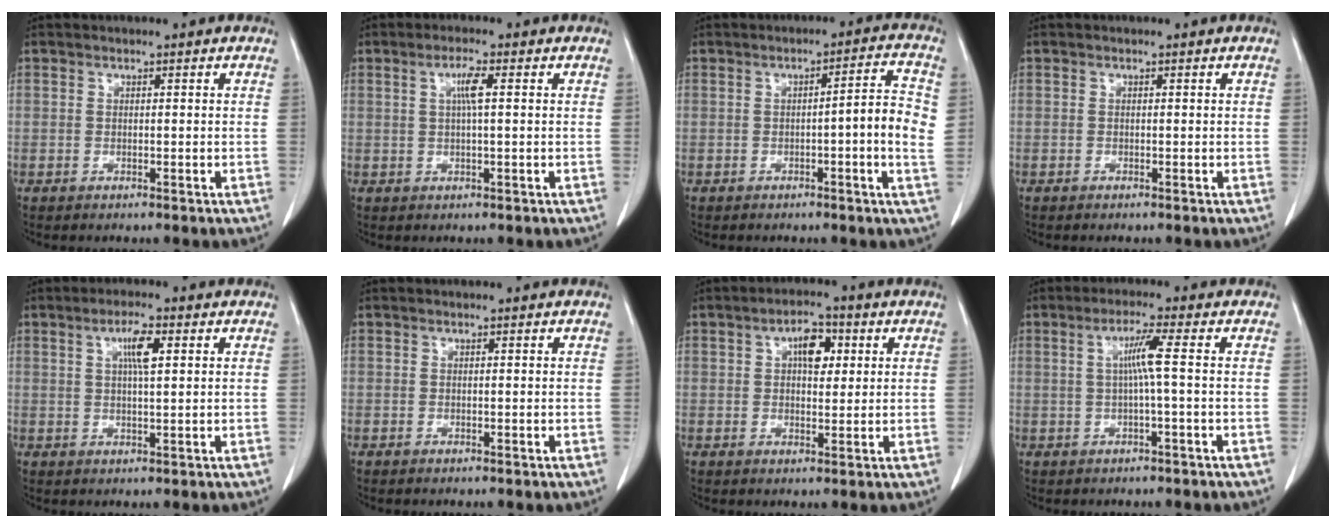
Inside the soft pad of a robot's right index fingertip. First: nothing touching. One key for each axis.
{"total": 3.0, "fx": 0.7, "fy": 0.3, "fz": 2.9, "tx": -0.054, "ty": 0.004, "tz": 0.012}
{"total": 7.0, "fx": -0.4, "fy": 0.0, "fz": 7.0, "tx": -0.091, "ty": 0.009, "tz": -0.011}
{"total": 0.0}
{"total": 4.3, "fx": 1.5, "fy": 0.5, "fz": 4.0, "tx": -0.073, "ty": 0.000, "tz": 0.025}
{"total": 0.0}
{"total": 5.0, "fx": 1.6, "fy": 2.4, "fz": 4.1, "tx": -0.065, "ty": 0.011, "tz": 0.023}
{"total": 4.1, "fx": 0.3, "fy": -0.8, "fz": 4.0, "tx": -0.076, "ty": 0.006, "tz": 0.005}